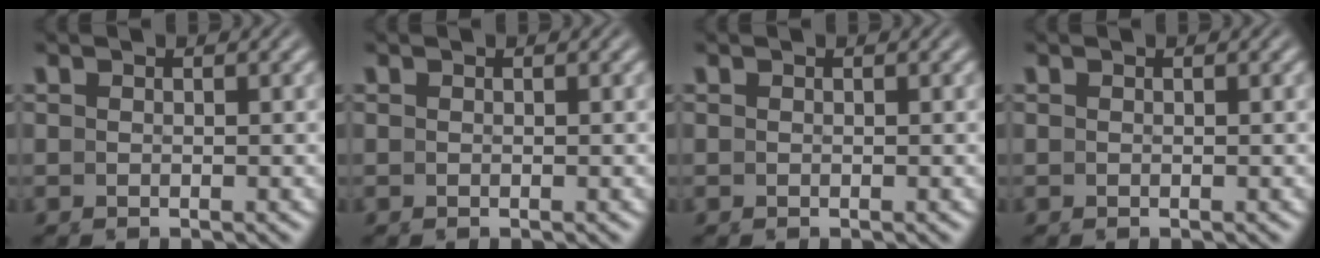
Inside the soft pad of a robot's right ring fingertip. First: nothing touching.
{"total": 0.0}
{"total": 0.0}
{"total": 0.0}